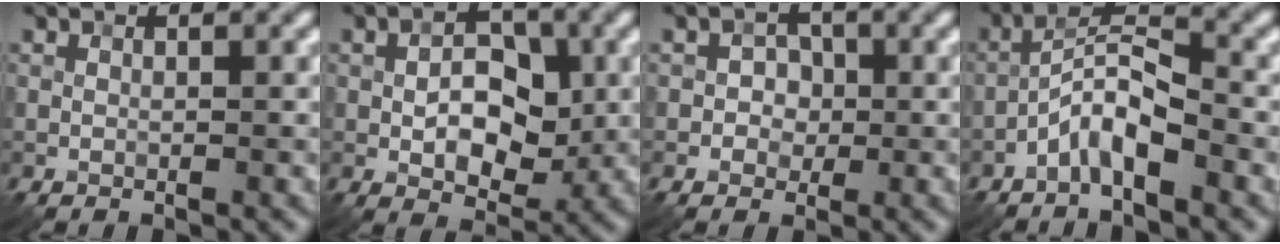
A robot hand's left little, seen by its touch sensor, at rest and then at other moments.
{"total": 5.9, "force": [-0.3, 3.6, 4.6], "torque": [-0.067, -0.001, -0.006]}
{"total": 1.9, "force": [-0.3, 1.7, 0.7], "torque": [0.011, 0.000, -0.013]}
{"total": 4.6, "force": [-2.4, 1.2, 3.7], "torque": [-0.068, 0.018, -0.054]}